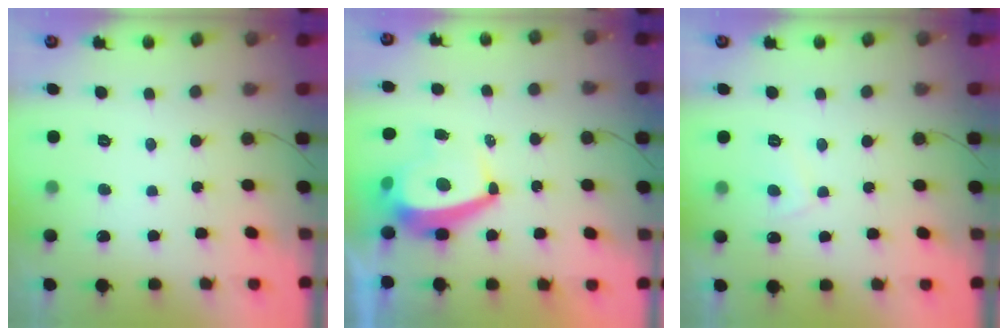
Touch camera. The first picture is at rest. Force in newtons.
{"total": 8.9, "press": 8.9, "slide": 1.0}
{"total": 3.0, "press": 3.0, "slide": 0.5}